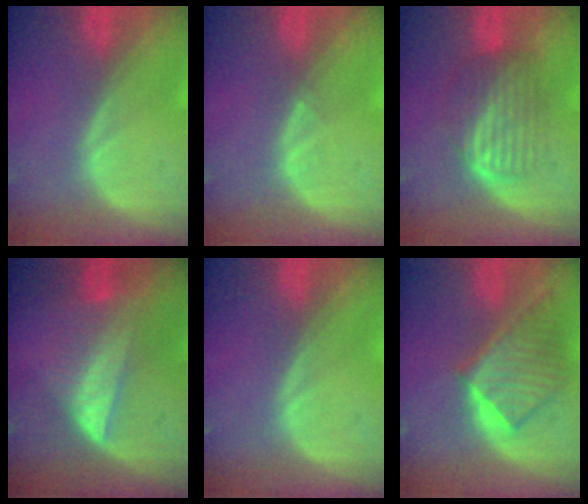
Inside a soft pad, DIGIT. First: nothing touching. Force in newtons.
{"total": 0.7, "press": 0.5, "slide": 0.4}
{"total": 6.2, "press": 6.0, "slide": 1.5}
{"total": 6.3, "press": 6.2, "slide": 1.0}
{"total": 0.0}
{"total": 7.2, "press": 7.2, "slide": 0.5}